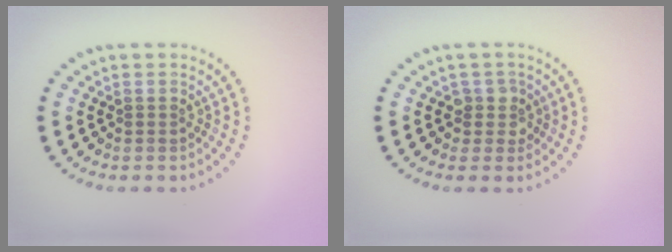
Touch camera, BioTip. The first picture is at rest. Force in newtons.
{"total": 1.8, "press": 1.5, "slide": 1.1}